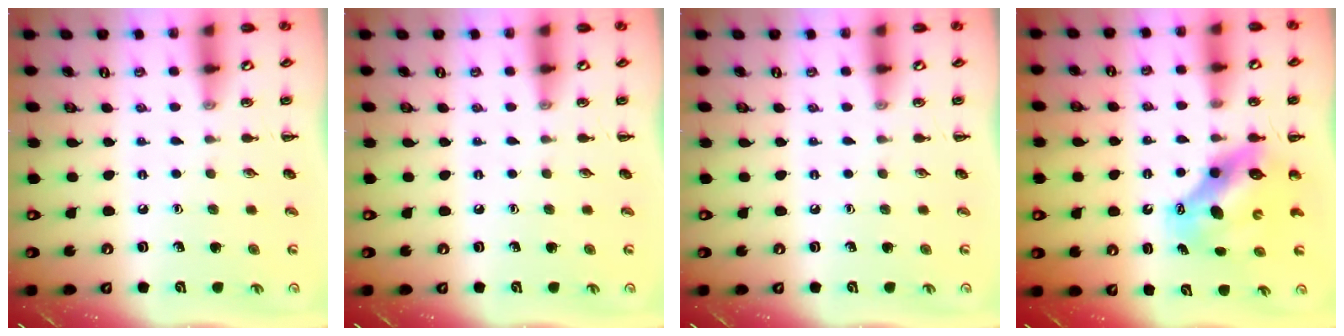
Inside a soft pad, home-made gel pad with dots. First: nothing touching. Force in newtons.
{"total": 0.0}
{"total": 0.0}
{"total": 7.6, "press": 7.4, "slide": 1.6}